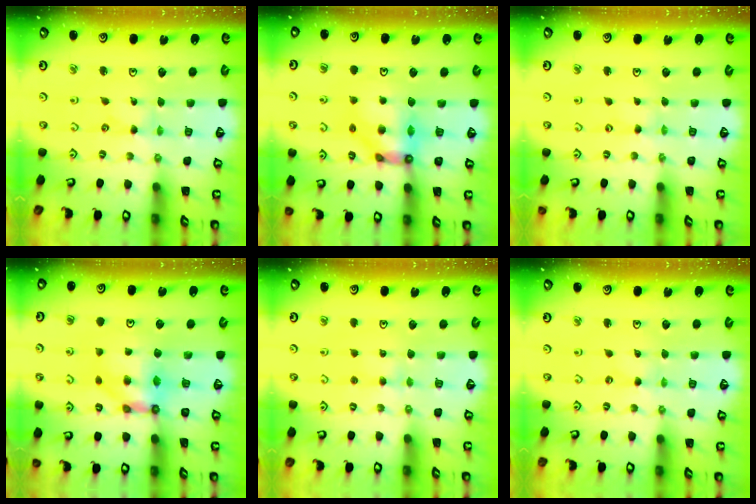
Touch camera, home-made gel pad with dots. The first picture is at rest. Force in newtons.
{"total": 10.7, "press": 10.6, "slide": 1.5}
{"total": 0.0}
{"total": 7.3, "press": 7.3, "slide": 0.5}
{"total": 2.9, "press": 2.9, "slide": 0.4}
{"total": 0.0}